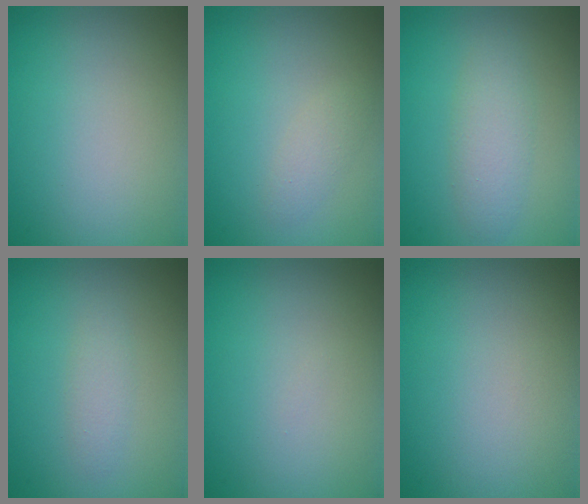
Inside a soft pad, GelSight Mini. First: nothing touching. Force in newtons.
{"total": 1.3, "press": 1.3, "slide": 0.0}
{"total": 2.7, "press": 2.7, "slide": 0.1}
{"total": 1.3, "press": 1.3, "slide": 0.0}
{"total": 0.0}
{"total": 0.0}